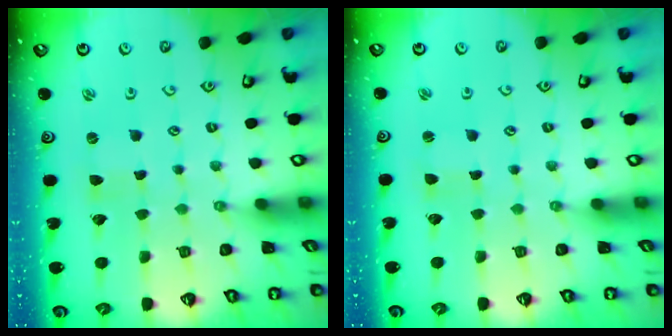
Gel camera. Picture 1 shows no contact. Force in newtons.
{"total": 0.7, "press": 0.7, "slide": 0.0}